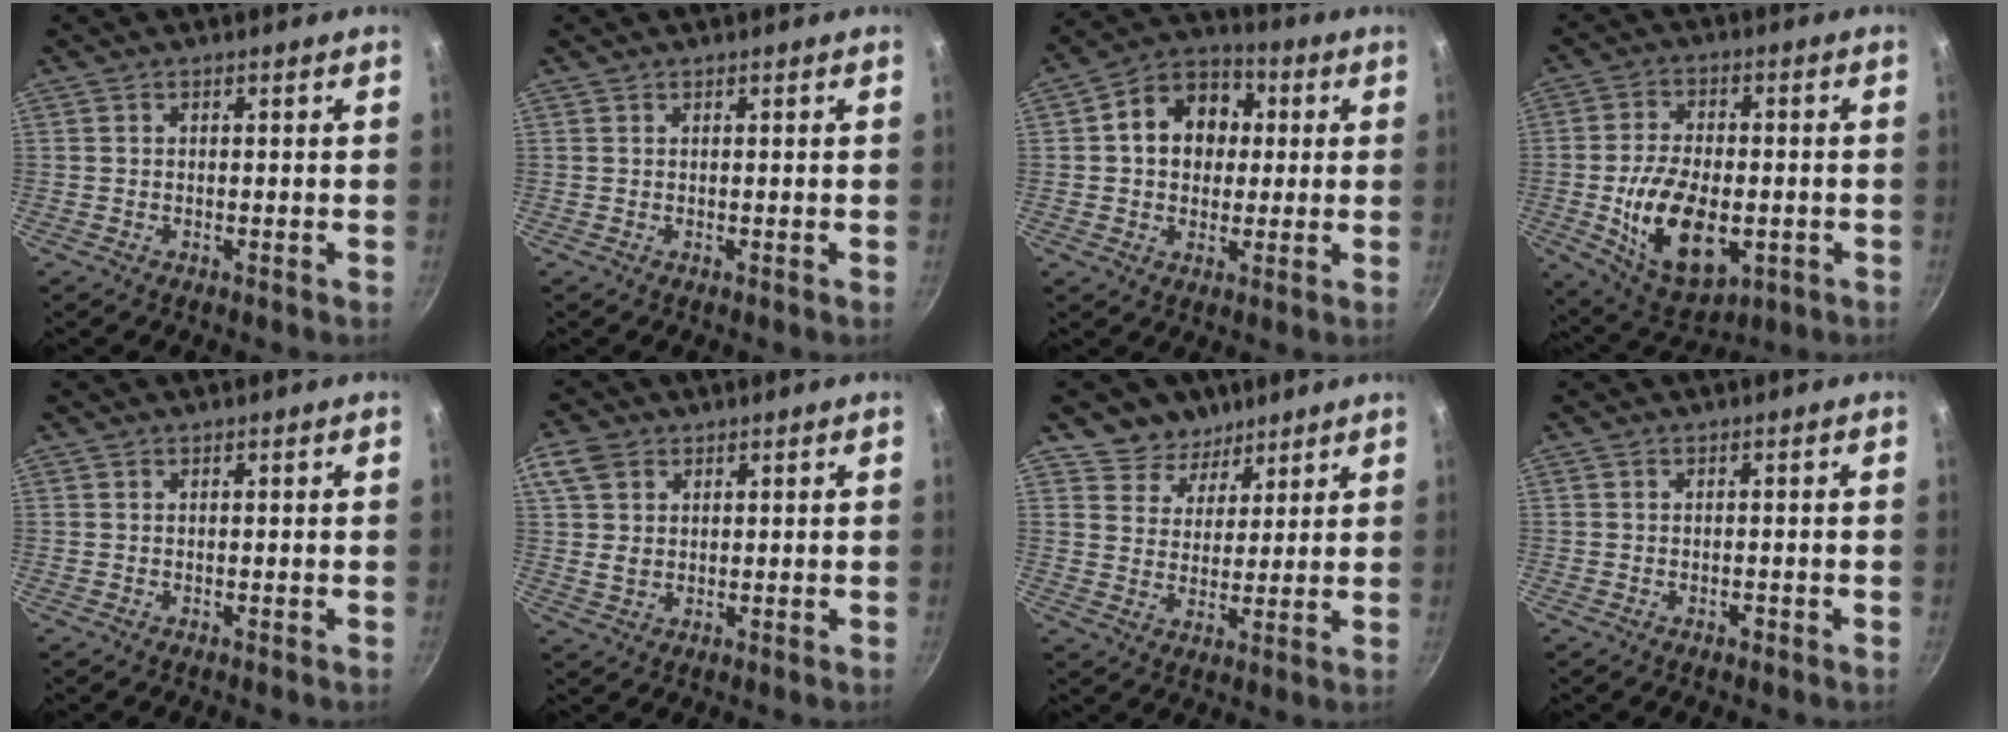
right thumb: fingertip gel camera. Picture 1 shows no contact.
{"total": 0.0}
{"total": 12.6, "force": [1.9, 10.0, 7.3], "torque": [-0.080, 0.021, 0.015]}
{"total": 16.9, "force": [-3.6, 9.6, 13.5], "torque": [-0.222, 0.005, -0.047]}
{"total": 0.0}
{"total": 6.5, "force": [2.5, 4.8, 3.5], "torque": [-0.058, -0.006, 0.045]}
{"total": 7.2, "force": [5.0, 5.1, 0.8], "torque": [0.023, -0.032, 0.079]}
{"total": 1.1, "force": [-0.7, 0.5, 0.8], "torque": [-0.011, 0.006, -0.009]}